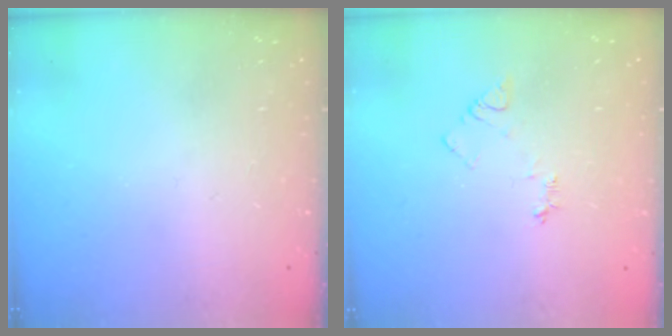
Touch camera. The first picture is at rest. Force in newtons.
{"total": 3.9, "press": 3.9, "slide": 0.5}